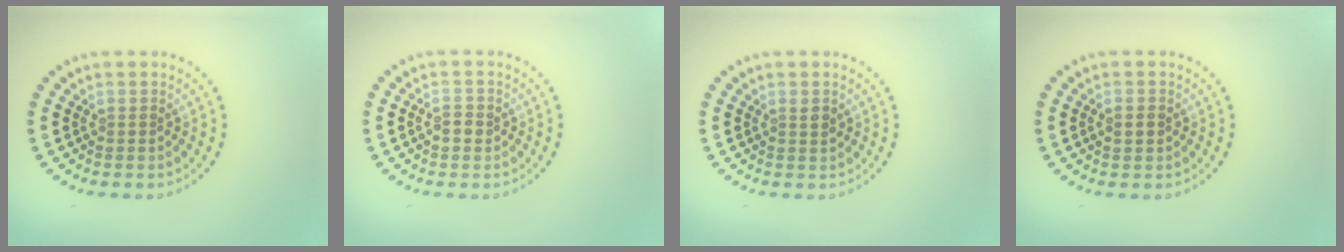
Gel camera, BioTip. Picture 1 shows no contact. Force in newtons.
{"total": 1.3, "press": 1.3, "slide": 0.2}
{"total": 0.9, "press": 0.8, "slide": 0.4}
{"total": 1.7, "press": 1.7, "slide": 0.1}